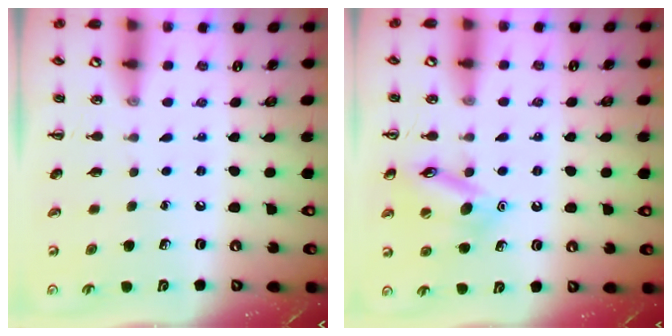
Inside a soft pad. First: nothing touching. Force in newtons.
{"total": 13.2, "press": 13.1, "slide": 1.4}